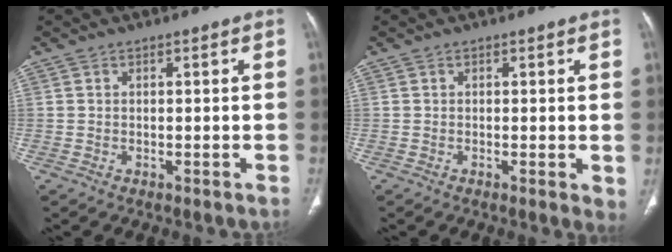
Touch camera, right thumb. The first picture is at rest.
{"total": 2.4, "force": [0.0, 0.7, 2.3], "torque": [-0.032, -0.009, -0.004]}